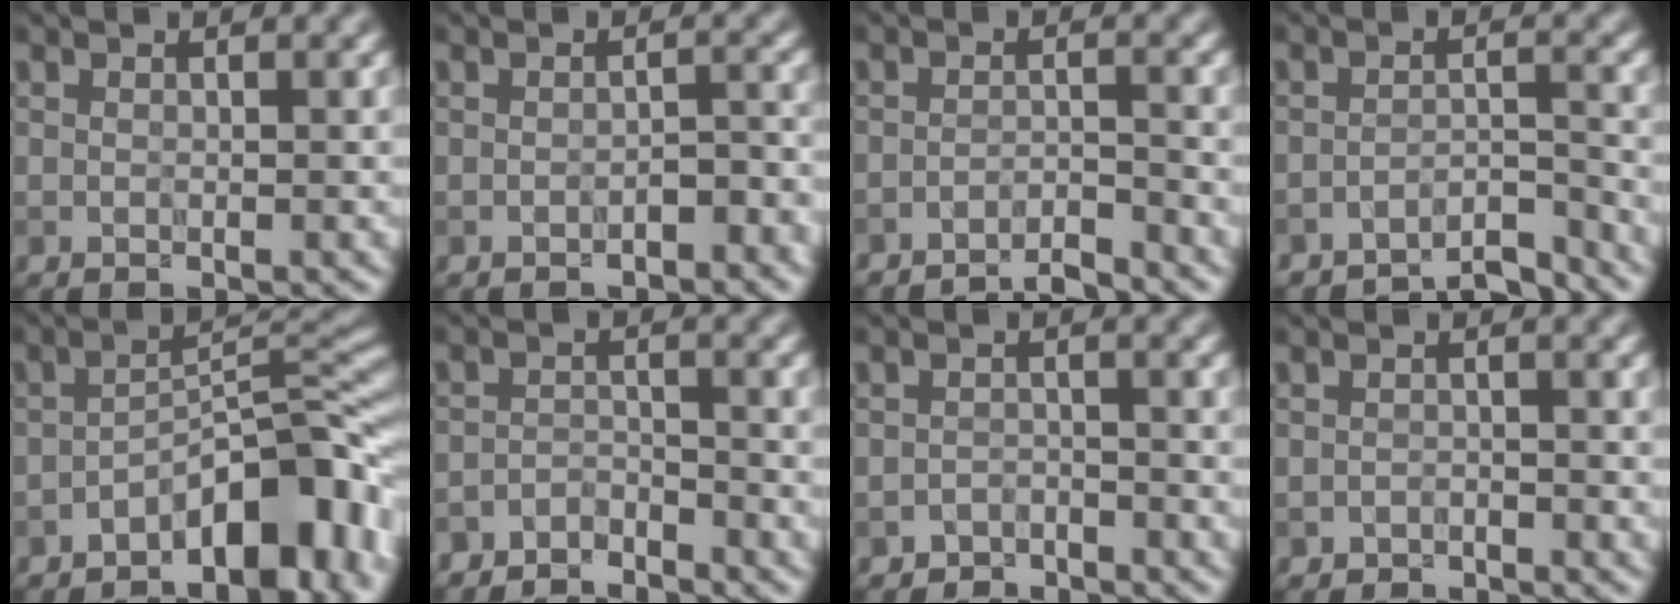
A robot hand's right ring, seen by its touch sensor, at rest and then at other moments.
{"total": 1.9, "force": [-1.4, 0.7, 1.2], "torque": [-0.014, 0.007, -0.019]}
{"total": 2.8, "force": [-2.7, 0.2, 0.8], "torque": [-0.005, 0.005, -0.050]}
{"total": 3.9, "force": [-3.8, 0.5, 0.9], "torque": [-0.012, 0.005, -0.063]}
{"total": 8.5, "force": [-4.6, 3.5, 6.2], "torque": [-0.070, 0.017, -0.082]}
{"total": 2.9, "force": [-2.8, 0.6, 0.2], "torque": [-0.005, 0.000, -0.059]}
{"total": 1.7, "force": [-1.5, 0.7, -0.3], "torque": [0.011, 0.011, -0.030]}
{"total": 1.0, "force": [-0.9, 0.4, -0.2], "torque": [0.008, 0.006, -0.018]}